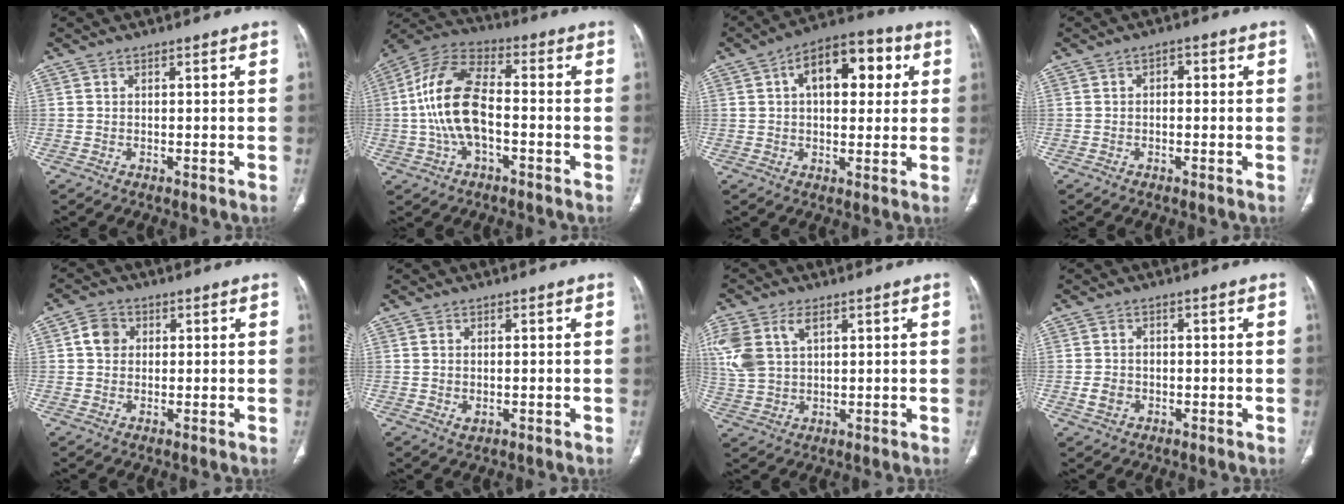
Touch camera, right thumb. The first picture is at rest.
{"total": 14.5, "force": [-1.6, 7.6, 12.3], "torque": [-0.249, 0.038, -0.036]}
{"total": 14.0, "force": [4.1, 7.6, 11.0], "torque": [-0.133, 0.020, 0.057]}
{"total": 1.7, "force": [0.2, 1.1, 1.3], "torque": [-0.011, 0.006, -0.002]}
{"total": 4.1, "force": [0.8, 3.5, 2.0], "torque": [-0.022, 0.006, 0.009]}
{"total": 1.8, "force": [-0.3, 1.1, 1.4], "torque": [-0.032, 0.000, -0.002]}
{"total": 11.2, "force": [4.4, 6.8, 7.8], "torque": [-0.185, 0.004, 0.096]}
{"total": 2.9, "force": [-0.5, 2.4, 1.6], "torque": [-0.024, 0.005, -0.004]}